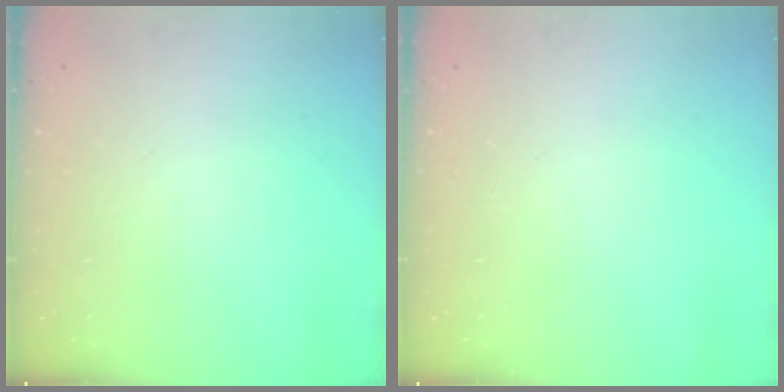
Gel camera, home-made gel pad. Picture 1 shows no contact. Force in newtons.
{"total": 0.0}